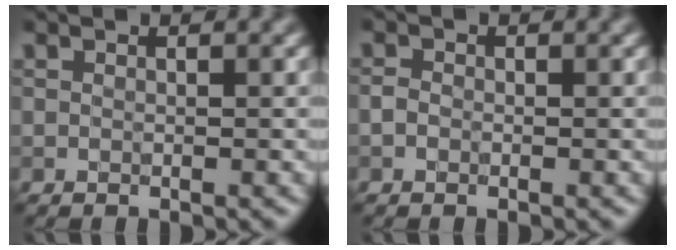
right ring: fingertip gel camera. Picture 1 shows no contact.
{"total": 0.8, "force": [-0.4, 0.6, 0.4], "torque": [-0.006, -0.001, -0.010]}